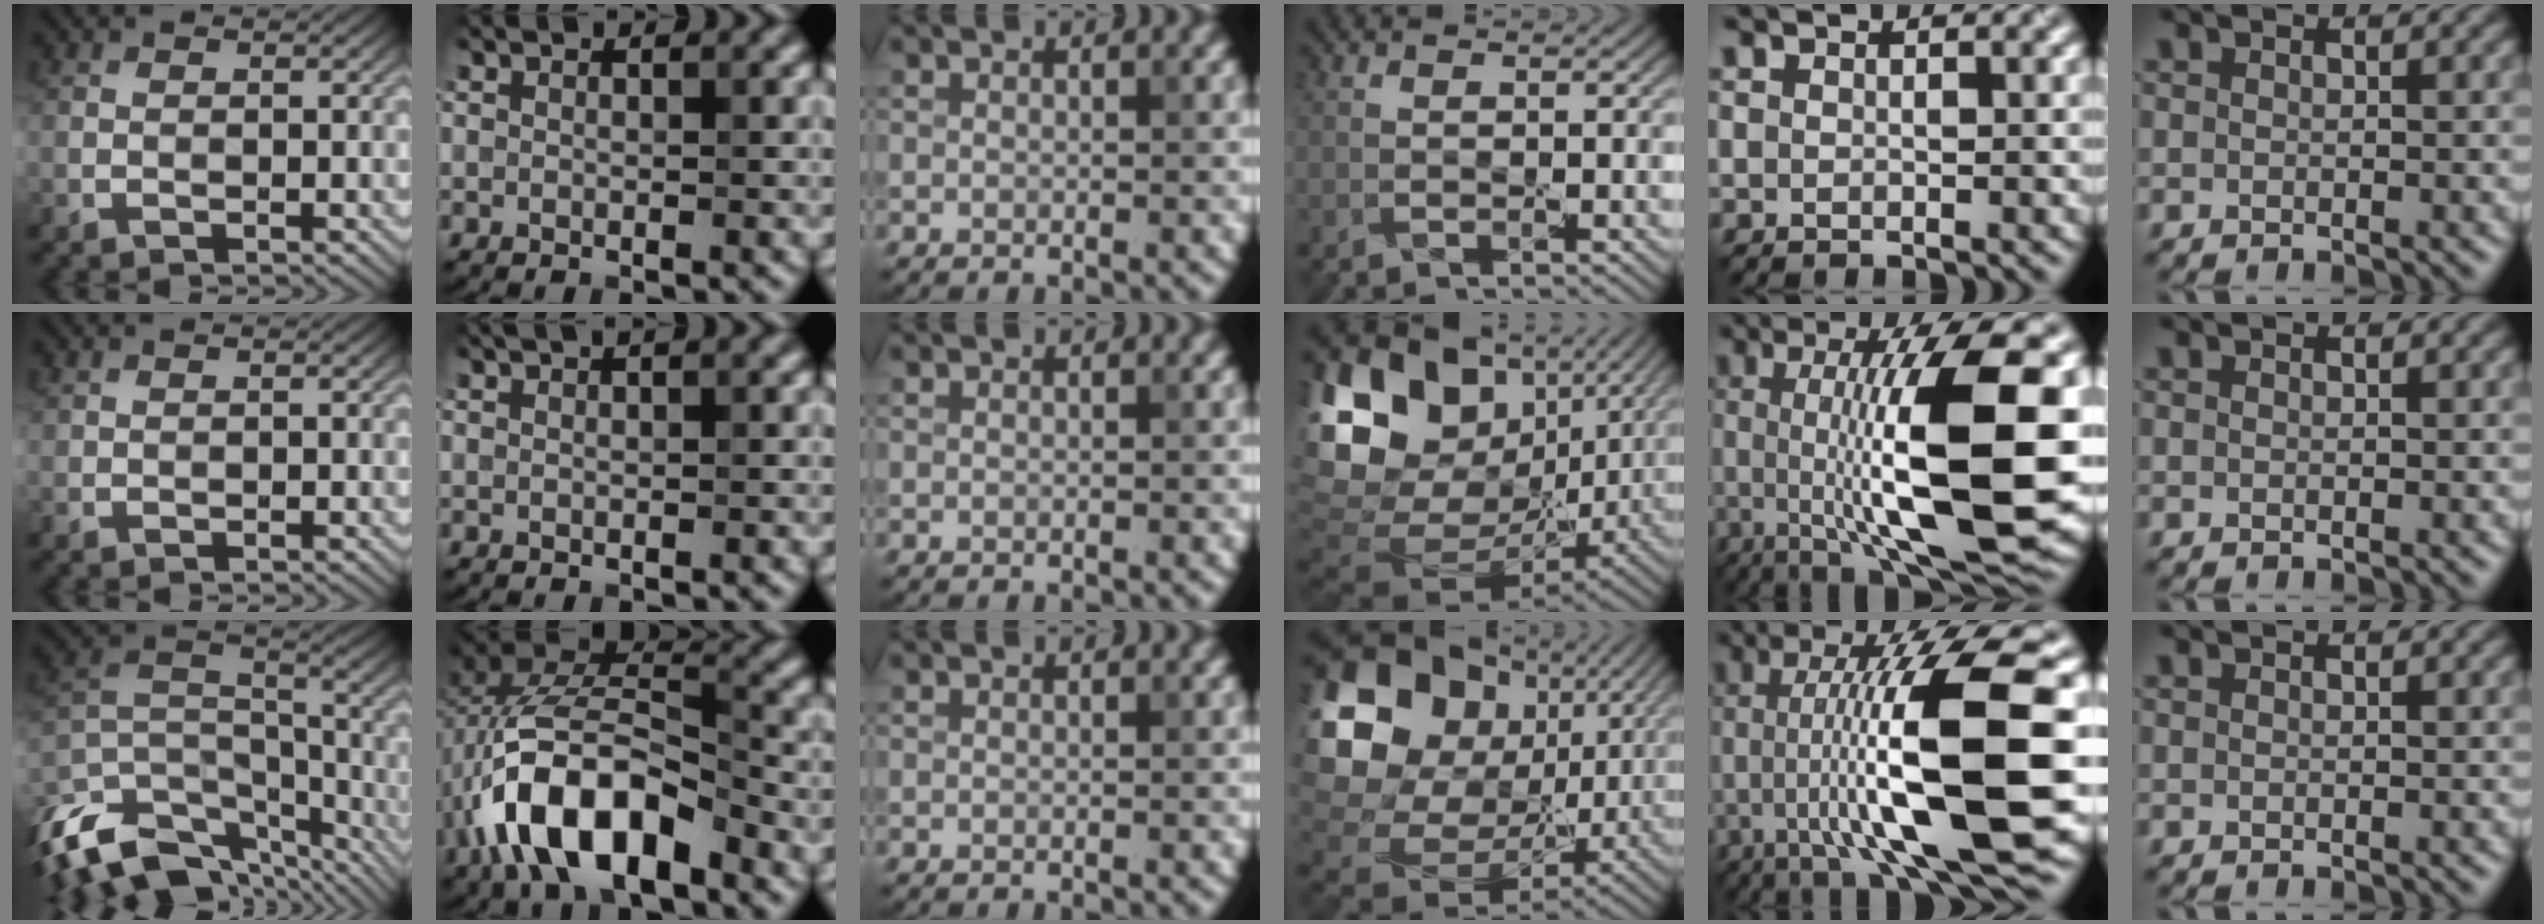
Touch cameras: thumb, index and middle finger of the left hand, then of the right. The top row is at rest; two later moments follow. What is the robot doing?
{"motion": "peel", "object": "postage stamp"}